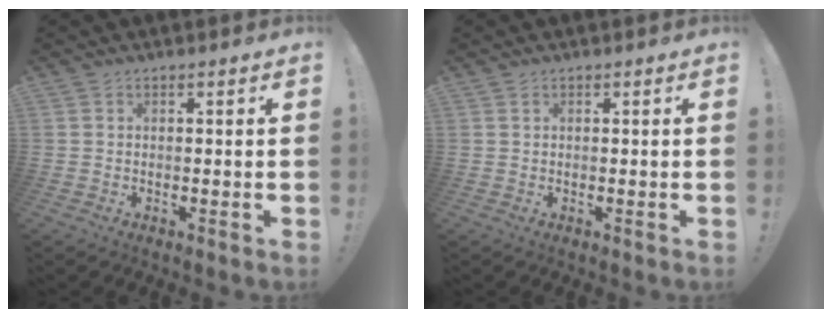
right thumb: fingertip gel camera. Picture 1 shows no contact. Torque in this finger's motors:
{"motor_torque": [0.03, 0.05, -0.38, 0.02, -0.08]}